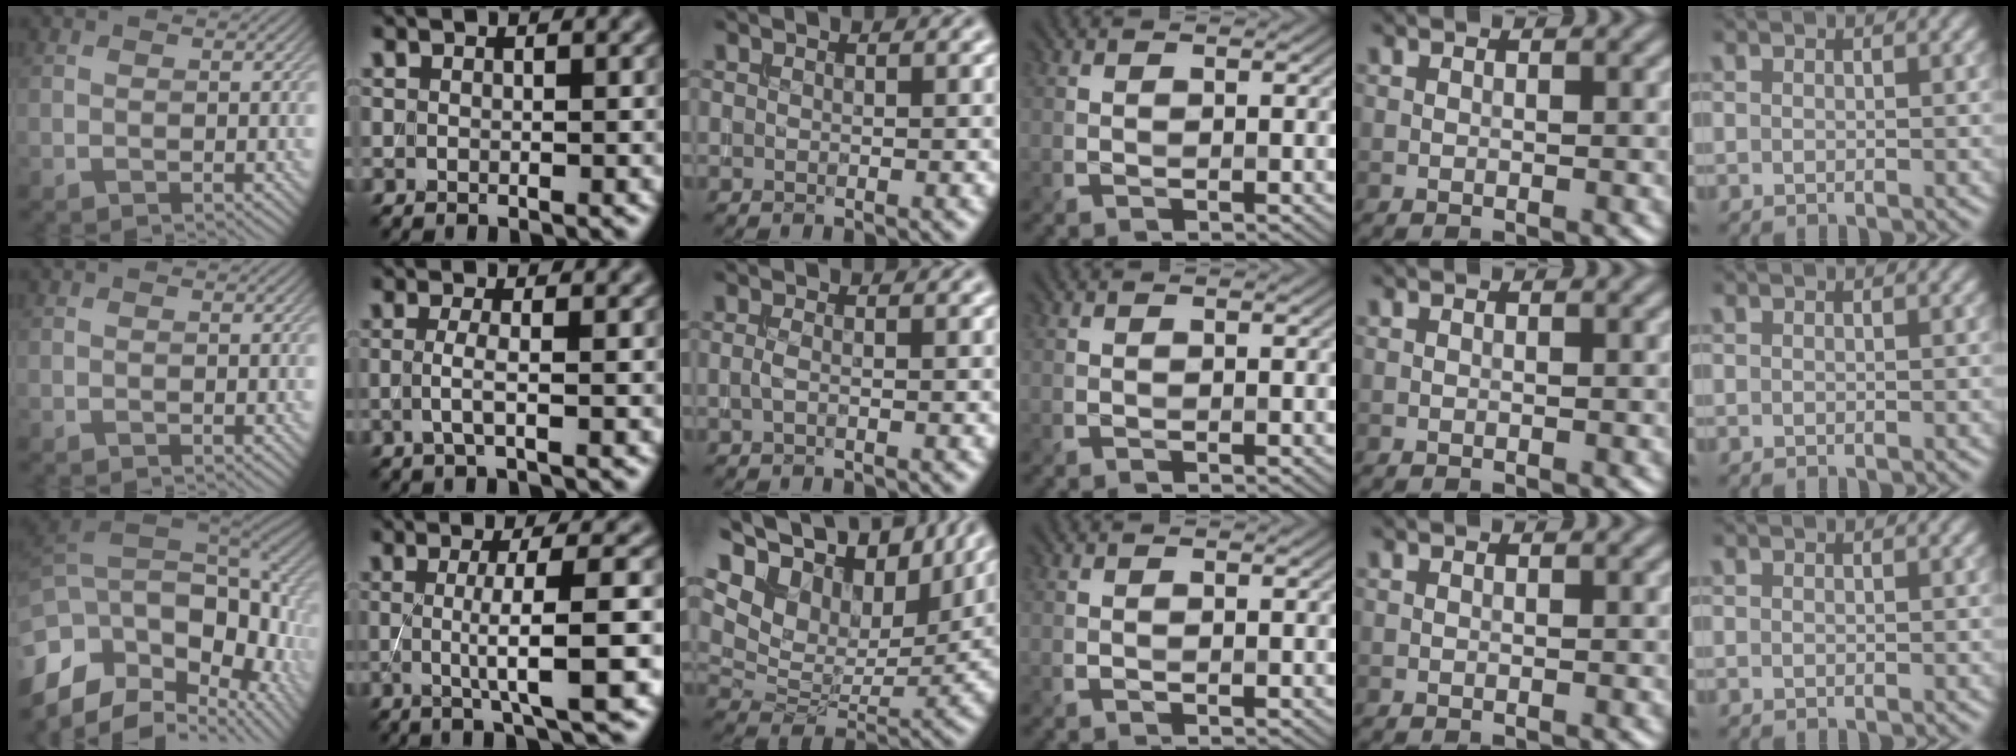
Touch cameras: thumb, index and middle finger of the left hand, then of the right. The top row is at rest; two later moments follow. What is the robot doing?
{"motion": "extract", "object": "backpack"}